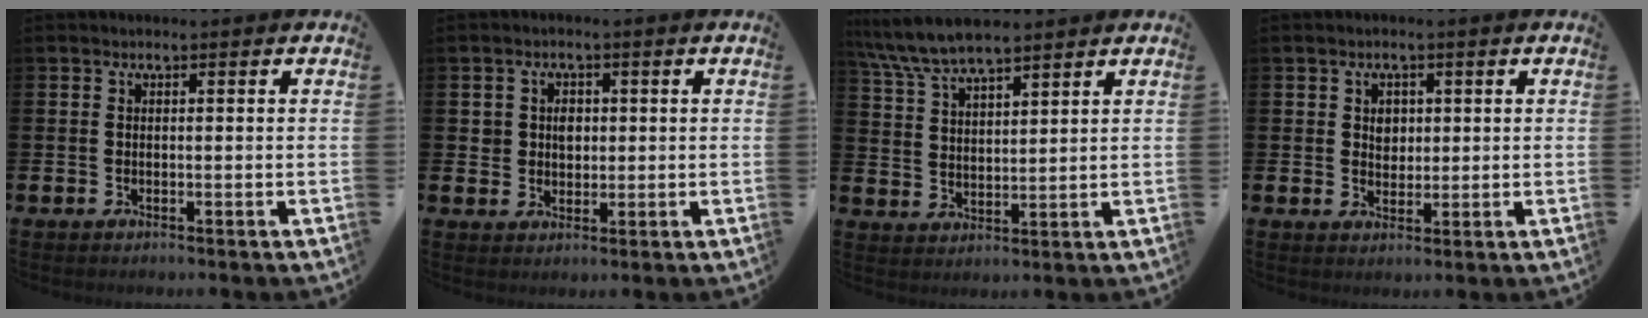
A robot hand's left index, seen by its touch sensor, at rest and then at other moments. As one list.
[{"total": 2.6, "force": [0.6, 2.3, 0.9], "torque": [-0.009, 0.004, 0.005]}, {"total": 7.3, "force": [6.8, 1.3, 2.3], "torque": [-0.074, -0.020, 0.126]}, {"total": 2.2, "force": [1.0, 1.8, 0.9], "torque": [-0.003, 0.003, 0.014]}]